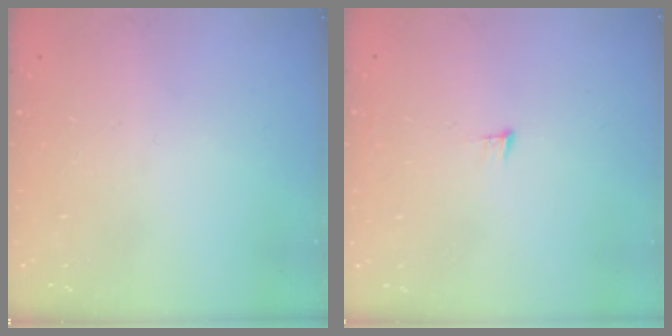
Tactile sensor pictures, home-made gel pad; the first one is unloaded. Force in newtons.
{"total": 5.2, "press": 5.0, "slide": 1.3}